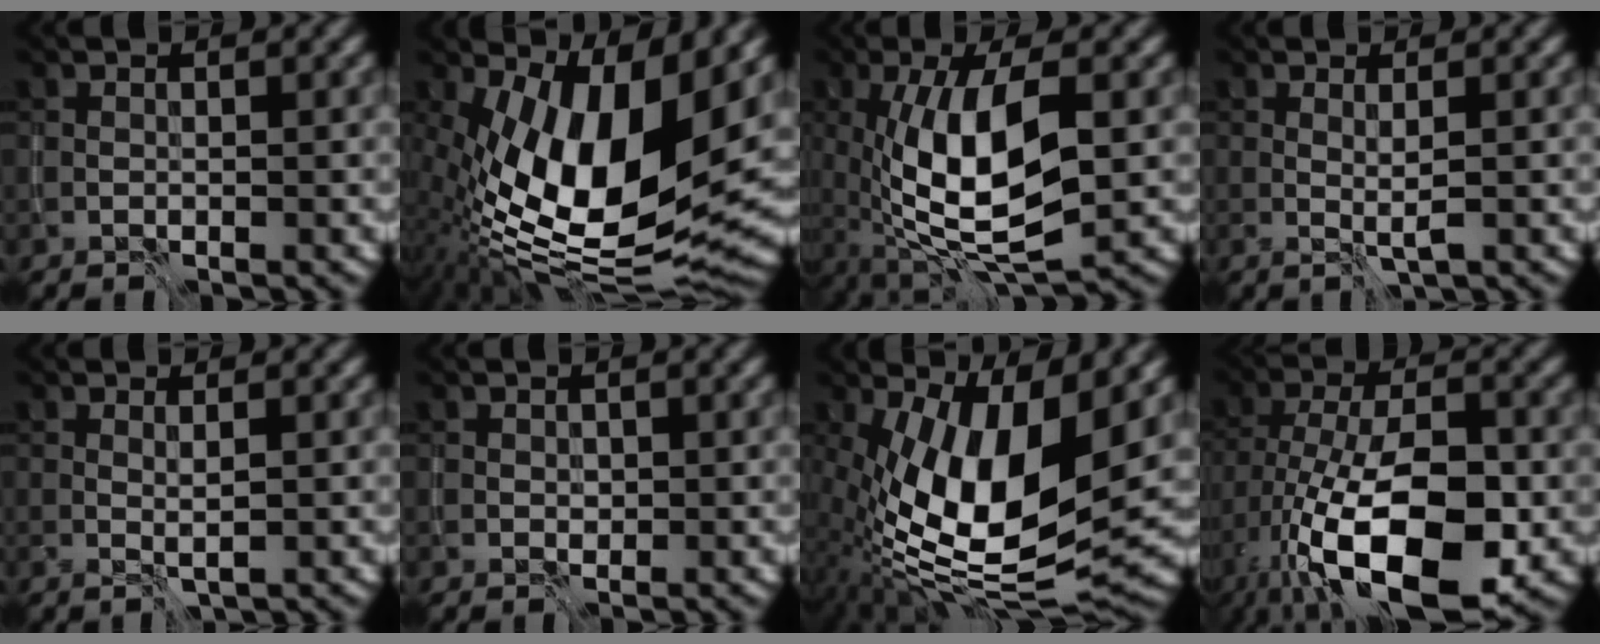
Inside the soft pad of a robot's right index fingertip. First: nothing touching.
{"total": 15.7, "force": [2.2, 7.5, 13.6], "torque": [-0.239, 0.000, 0.031]}
{"total": 10.2, "force": [-0.9, 3.8, 9.5], "torque": [-0.180, -0.003, -0.017]}
{"total": 1.3, "force": [0.1, 0.0, 1.3], "torque": [-0.026, -0.005, 0.002]}
{"total": 1.0, "force": [0.2, -0.1, 1.0], "torque": [-0.019, -0.003, 0.003]}
{"total": 0.7, "force": [0.0, 0.6, 0.3], "torque": [-0.006, -0.002, 0.004]}
{"total": 15.0, "force": [0.8, 6.4, 13.5], "torque": [-0.242, -0.005, 0.010]}
{"total": 15.0, "force": [-5.8, 6.3, 12.4], "torque": [-0.216, -0.007, -0.098]}